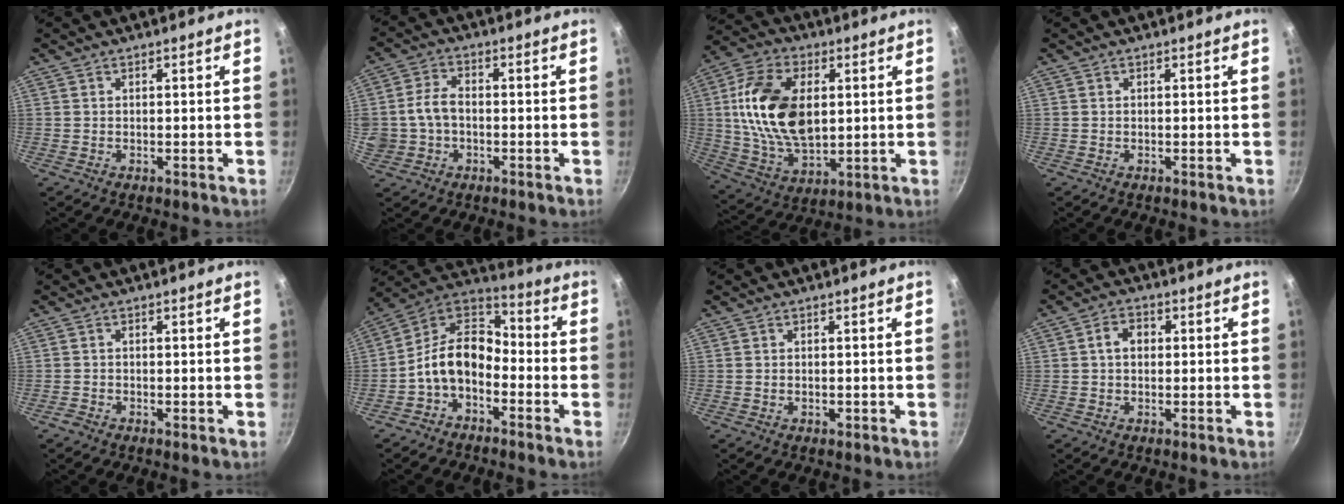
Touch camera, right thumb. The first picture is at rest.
{"total": 8.1, "force": [-0.8, 6.2, 5.2], "torque": [-0.095, 0.026, -0.015]}
{"total": 19.2, "force": [2.8, 11.8, 14.9], "torque": [-0.266, -0.005, 0.053]}
{"total": 0.0}
{"total": 1.1, "force": [-0.7, 0.5, 0.6], "torque": [-0.017, 0.003, -0.018]}
{"total": 12.5, "force": [-4.2, 8.2, 8.4], "torque": [-0.132, 0.069, -0.103]}
{"total": 0.9, "force": [-0.2, 0.6, 0.7], "torque": [-0.010, 0.001, -0.004]}
{"total": 4.2, "force": [0.5, 3.1, 2.7], "torque": [-0.031, 0.012, 0.002]}